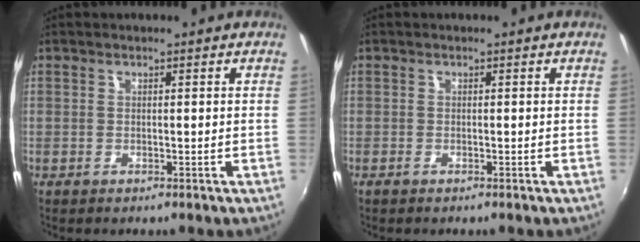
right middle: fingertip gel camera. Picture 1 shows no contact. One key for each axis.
{"total": 0.5, "fx": -0.4, "fy": 0.1, "fz": 0.3, "tx": -0.004, "ty": -0.003, "tz": -0.010}